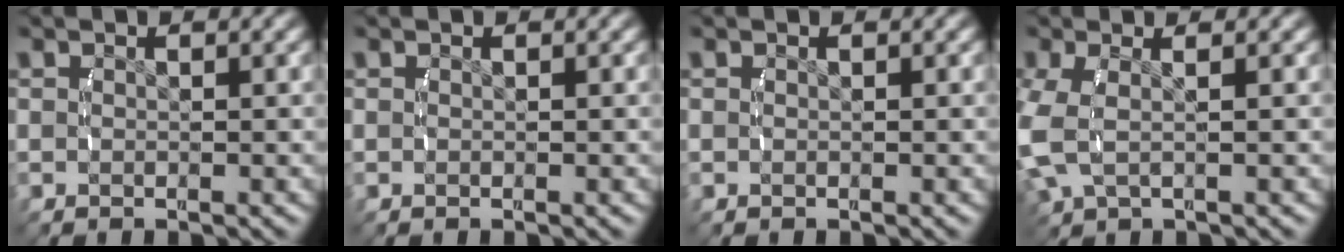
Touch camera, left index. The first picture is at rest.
{"total": 0.0}
{"total": 0.0}
{"total": 3.6, "force": [0.1, 2.3, 2.7], "torque": [-0.084, -0.007, 0.010]}